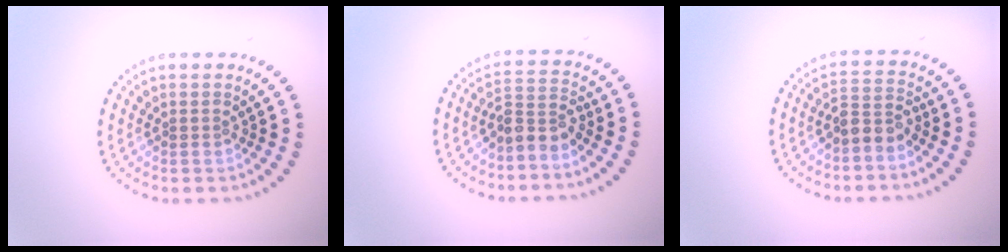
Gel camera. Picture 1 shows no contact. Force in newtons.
{"total": 2.7, "press": 2.0, "slide": 1.8}
{"total": 2.3, "press": 1.9, "slide": 1.3}